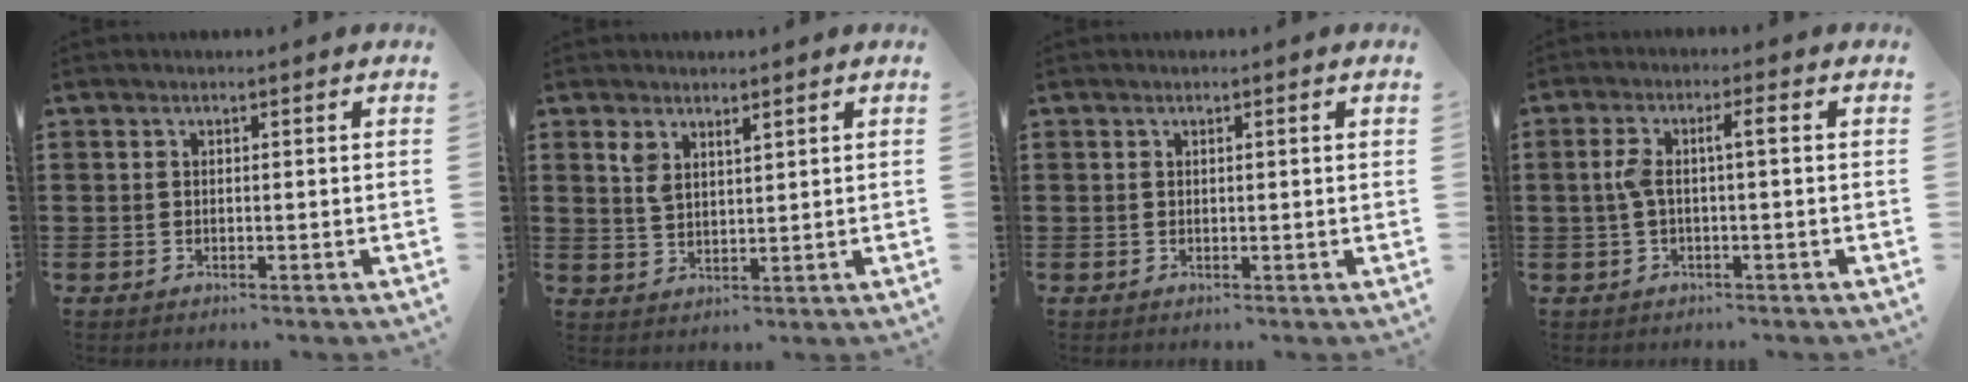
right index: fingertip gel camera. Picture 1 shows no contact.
{"total": 2.8, "force": [2.0, 1.2, 1.5], "torque": [-0.034, 0.004, 0.037]}
{"total": 0.6, "force": [0.2, -0.1, 0.6], "torque": [-0.009, -0.001, 0.003]}
{"total": 4.0, "force": [-0.1, 0.6, 3.9], "torque": [-0.094, -0.003, -0.014]}